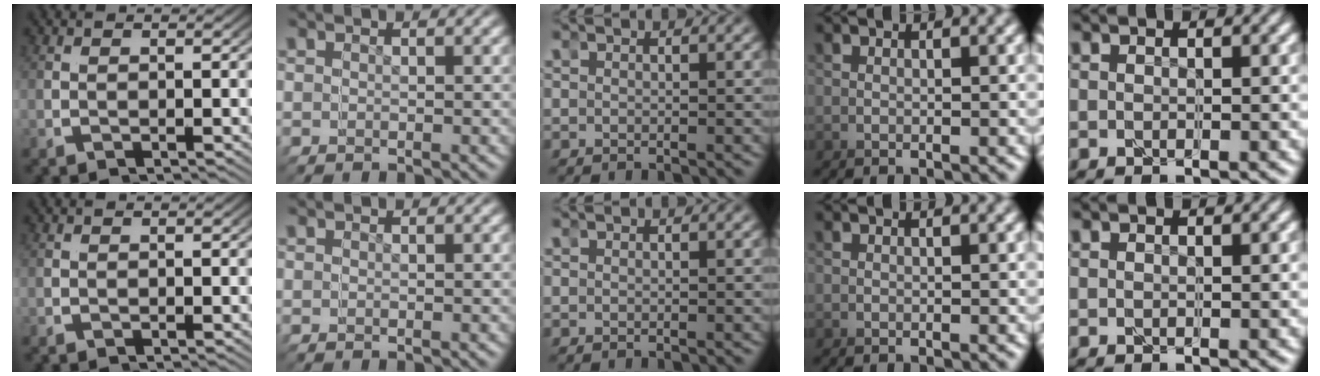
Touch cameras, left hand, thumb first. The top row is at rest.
{}